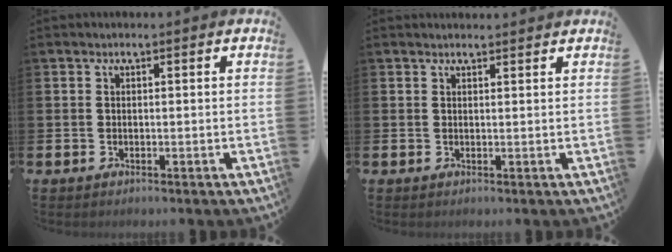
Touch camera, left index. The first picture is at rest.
{"total": 1.1, "force": [1.1, 0.1, 0.1], "torque": [0.010, -0.003, 0.017]}